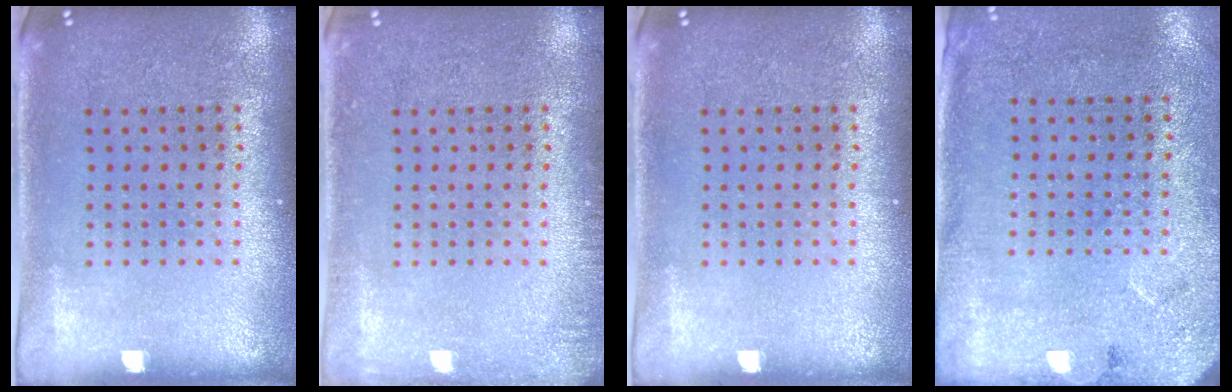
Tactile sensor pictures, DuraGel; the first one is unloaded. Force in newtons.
{"total": 1.2, "press": 1.1, "slide": 0.2}
{"total": 0.0}
{"total": 2.7, "press": 2.2, "slide": 1.6}